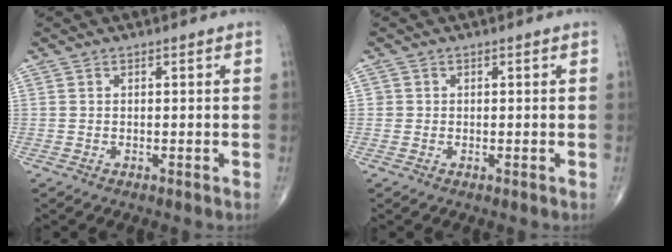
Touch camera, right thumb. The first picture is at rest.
{"total": 0.8, "force": [0.0, 0.8, 0.0], "torque": [0.008, 0.005, -0.001]}